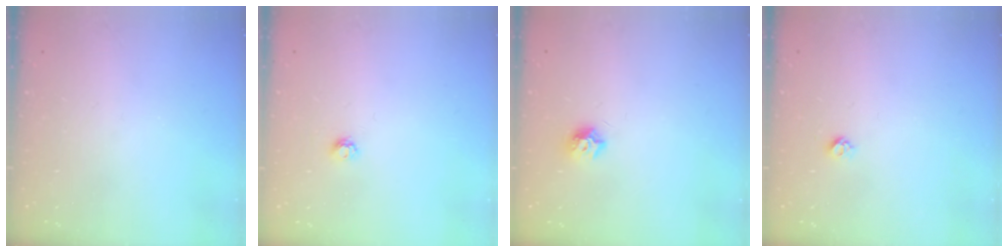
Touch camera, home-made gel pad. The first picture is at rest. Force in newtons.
{"total": 3.8, "press": 3.8, "slide": 0.5}
{"total": 7.4, "press": 7.4, "slide": 0.9}
{"total": 3.8, "press": 3.8, "slide": 0.6}